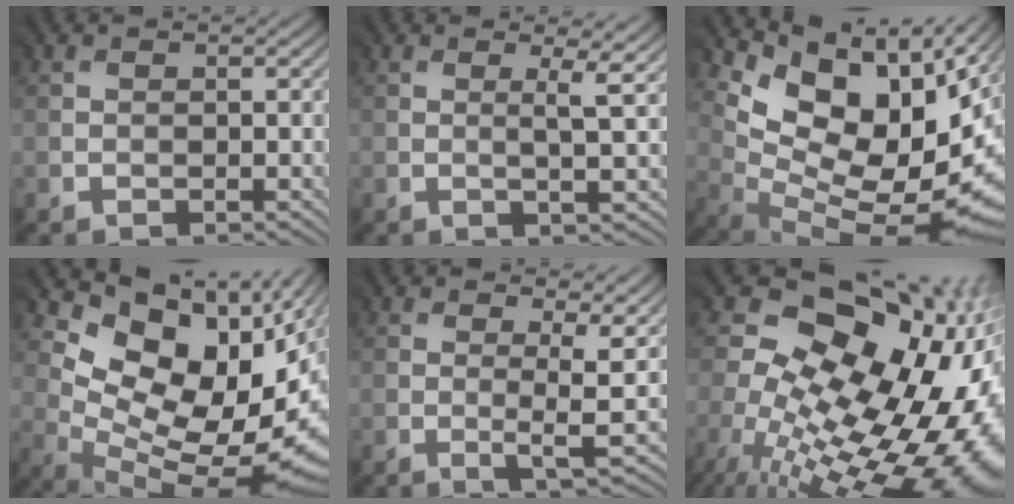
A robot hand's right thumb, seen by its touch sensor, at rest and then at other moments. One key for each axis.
{"total": 3.0, "fx": 0.6, "fy": -0.1, "fz": 2.9, "tx": -0.053, "ty": 0.003, "tz": 0.014}
{"total": 12.3, "fx": 4.5, "fy": 7.0, "fz": 9.0, "tx": -0.154, "ty": -0.014, "tz": 0.101}
{"total": 15.0, "fx": 4.6, "fy": 8.6, "fz": 11.4, "tx": -0.182, "ty": -0.011, "tz": 0.102}
{"total": 4.7, "fx": 0.9, "fy": 0.7, "fz": 4.5, "tx": -0.073, "ty": -0.004, "tz": 0.016}
{"total": 19.9, "fx": -4.3, "fy": 13.0, "fz": 14.4, "tx": -0.222, "ty": -0.005, "tz": -0.050}